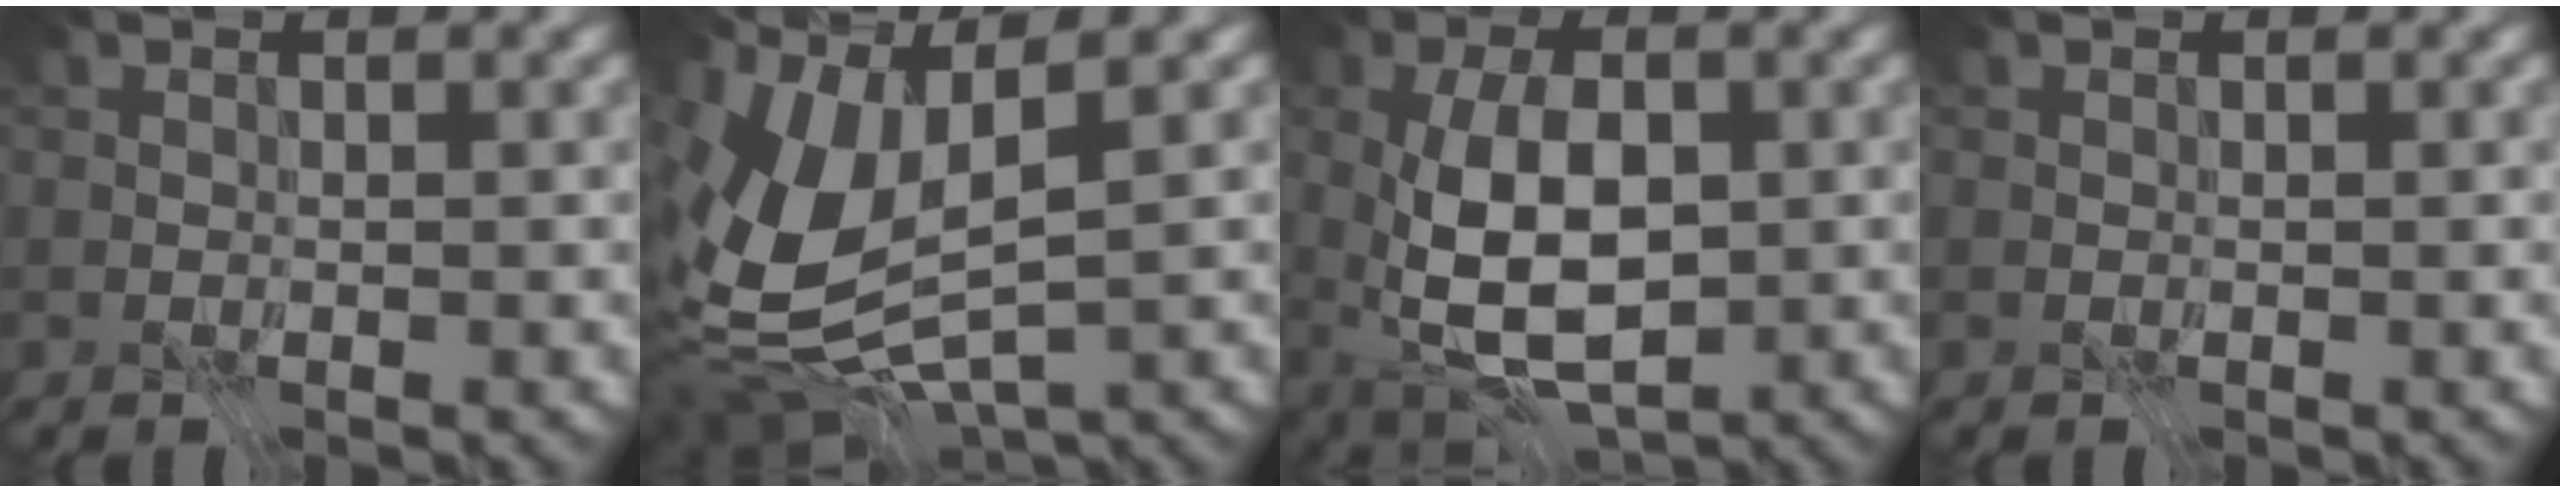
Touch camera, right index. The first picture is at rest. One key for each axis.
{"total": 9.4, "fx": 0.6, "fy": 4.4, "fz": 8.3, "tx": -0.204, "ty": -0.012, "tz": 0.014}
{"total": 8.0, "fx": -1.1, "fy": 3.8, "fz": 6.9, "tx": -0.133, "ty": -0.001, "tz": -0.025}
{"total": 0.0}